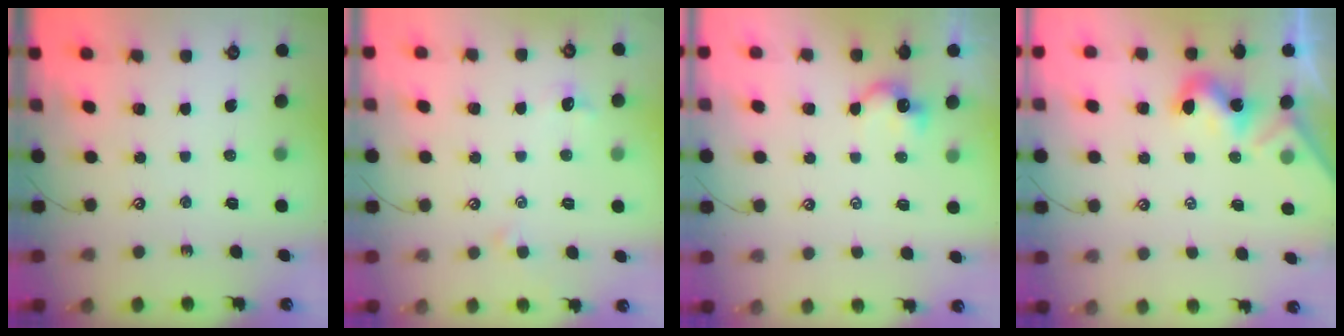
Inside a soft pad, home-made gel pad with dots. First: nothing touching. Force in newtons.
{"total": 1.0, "press": 0.9, "slide": 0.6}
{"total": 1.9, "press": 1.9, "slide": 0.4}
{"total": 2.0, "press": 2.0, "slide": 0.5}